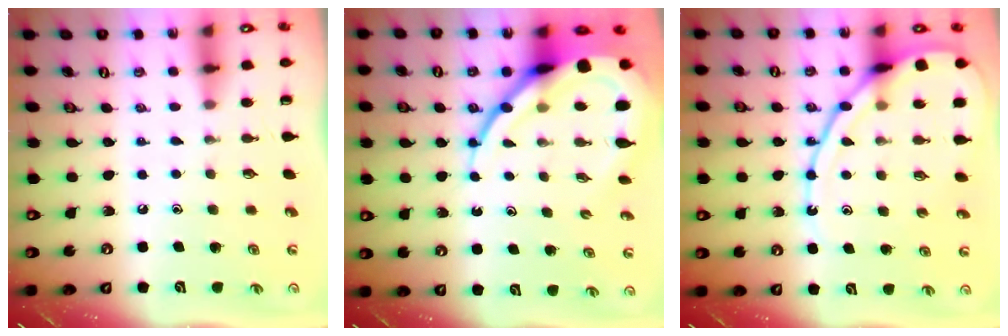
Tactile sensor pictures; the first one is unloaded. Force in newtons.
{"total": 17.0, "press": 16.9, "slide": 1.8}
{"total": 14.5, "press": 14.4, "slide": 1.5}